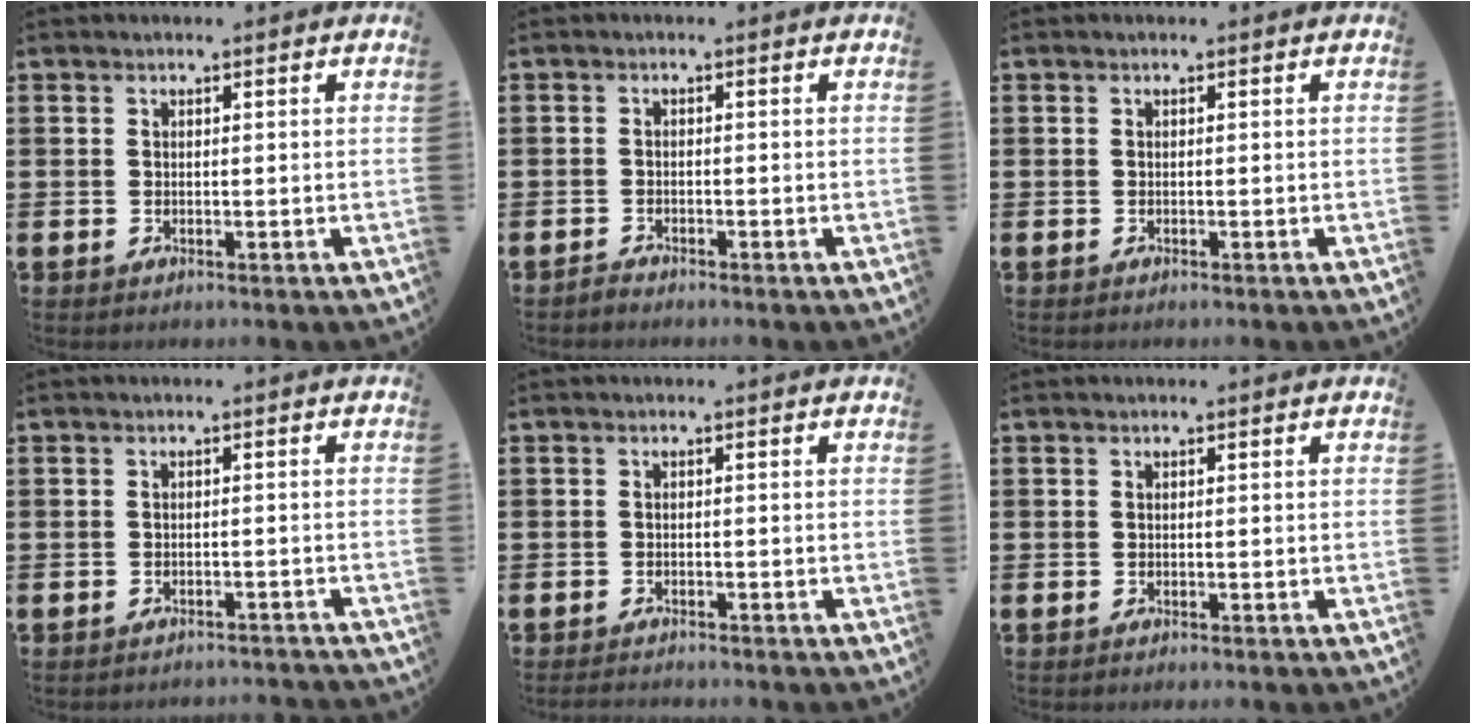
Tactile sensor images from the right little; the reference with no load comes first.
{"total": 0.9, "force": [-0.9, 0.1, 0.0], "torque": [-0.002, -0.001, -0.019]}
{"total": 0.0}
{"total": 1.1, "force": [-1.1, -0.1, -0.1], "torque": [-0.002, 0.004, -0.024]}
{"total": 0.9, "force": [-0.9, 0.0, 0.1], "torque": [-0.004, -0.002, -0.017]}
{"total": 0.0}